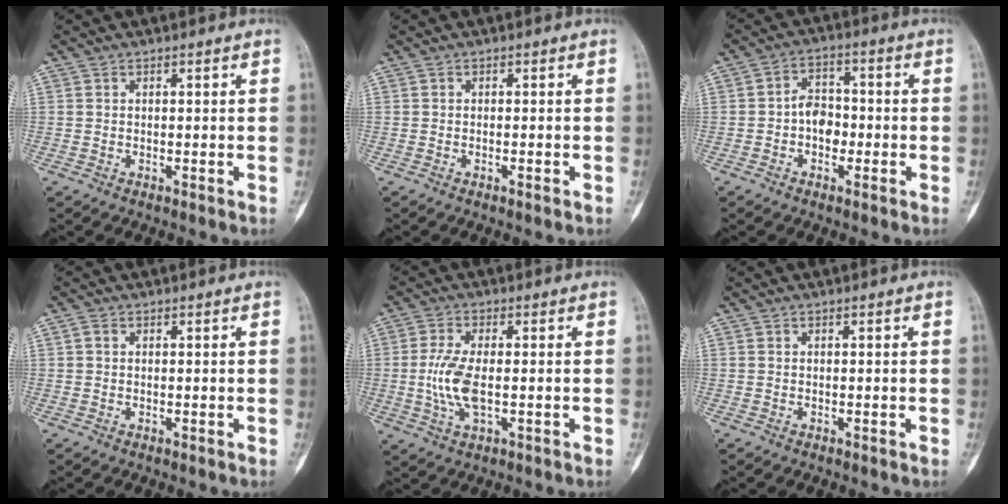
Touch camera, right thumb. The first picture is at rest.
{"total": 0.9, "force": [-0.6, 0.0, 0.7], "torque": [-0.012, 0.000, -0.007]}
{"total": 6.5, "force": [-1.3, 4.9, 4.1], "torque": [-0.029, 0.022, -0.033]}
{"total": 0.8, "force": [0.0, -0.8, 0.1], "torque": [-0.011, 0.003, 0.001]}
{"total": 7.6, "force": [-0.8, 3.1, 6.9], "torque": [-0.161, -0.003, -0.016]}
{"total": 0.0}